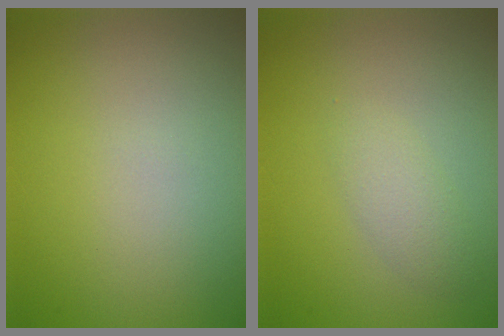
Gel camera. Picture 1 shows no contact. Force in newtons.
{"total": 1.7, "press": 1.6, "slide": 0.1}